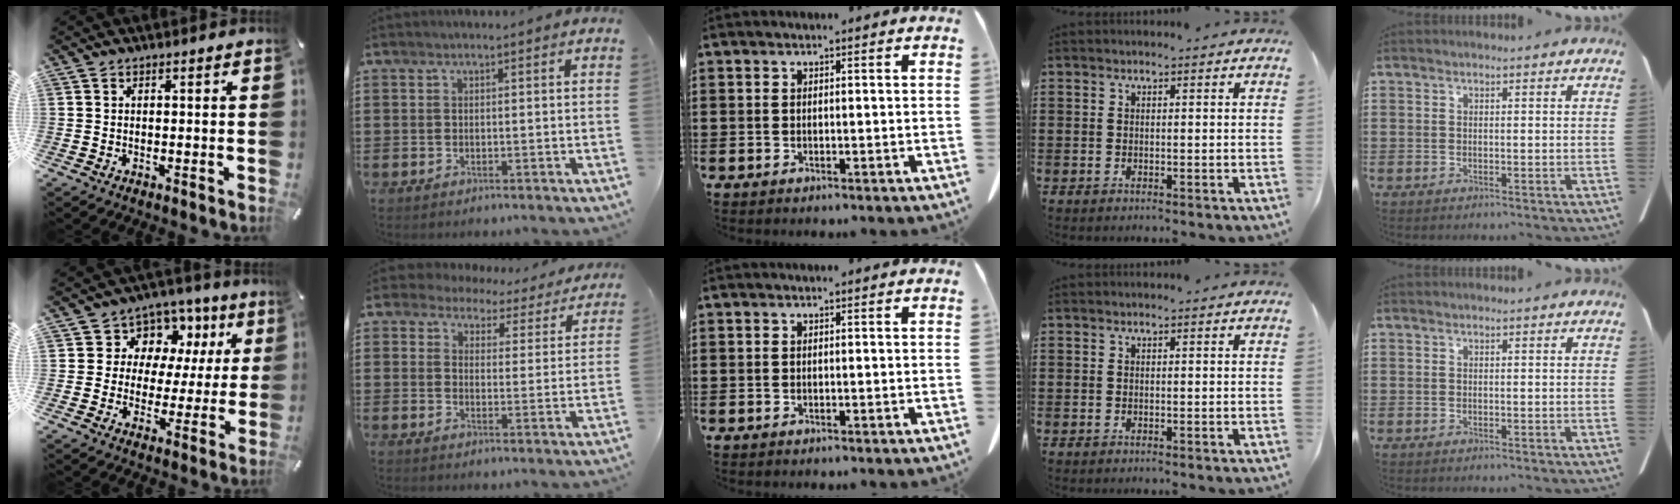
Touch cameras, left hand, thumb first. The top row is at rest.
{"thumb": {"total": 8.7, "force": [2.9, 8.0, 1.7], "torque": [-0.032, -0.029, 0.054]}, "index": {"total": 4.8, "force": [4.5, 1.6, 0.4], "torque": [-0.028, -0.027, 0.078]}}